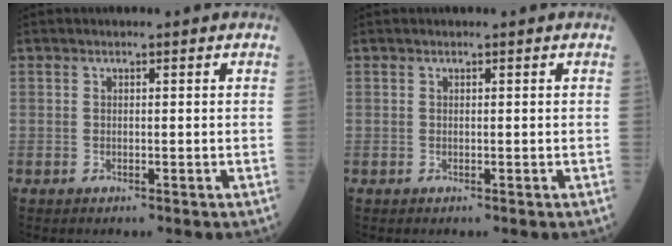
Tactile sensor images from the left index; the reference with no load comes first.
{"total": 0.0}